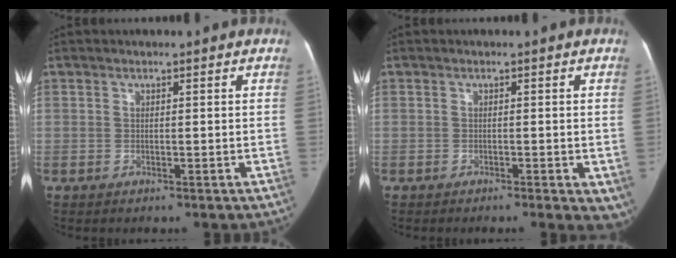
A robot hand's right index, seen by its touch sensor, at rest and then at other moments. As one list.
[{"total": 5.1, "force": [-2.7, 1.4, 4.1], "torque": [-0.035, -0.010, -0.040]}]